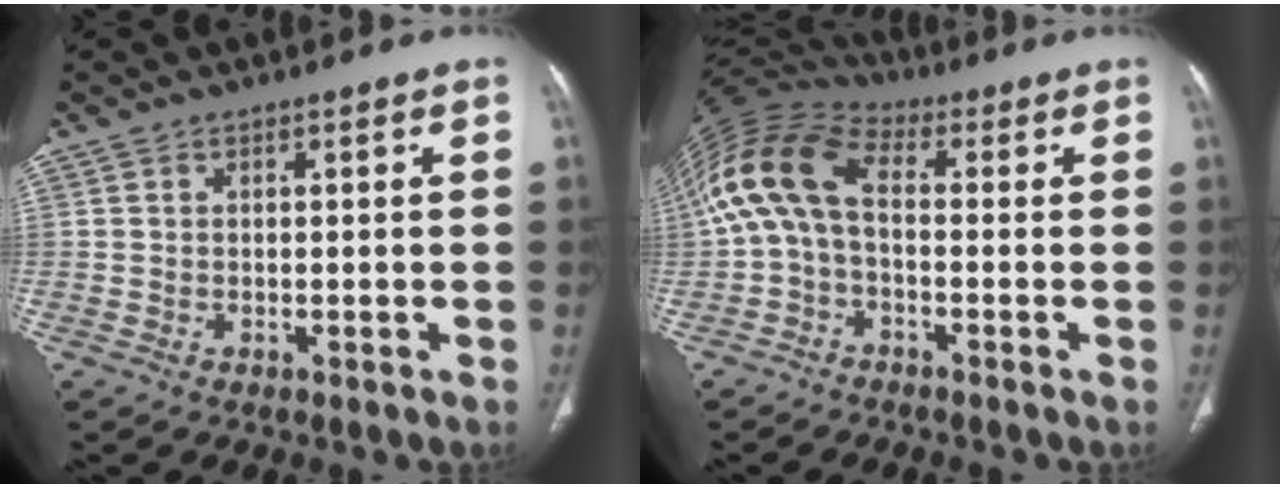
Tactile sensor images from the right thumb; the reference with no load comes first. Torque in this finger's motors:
{"motor_torque": [0.85, 1.00, 1.46, -0.54, 0.52]}